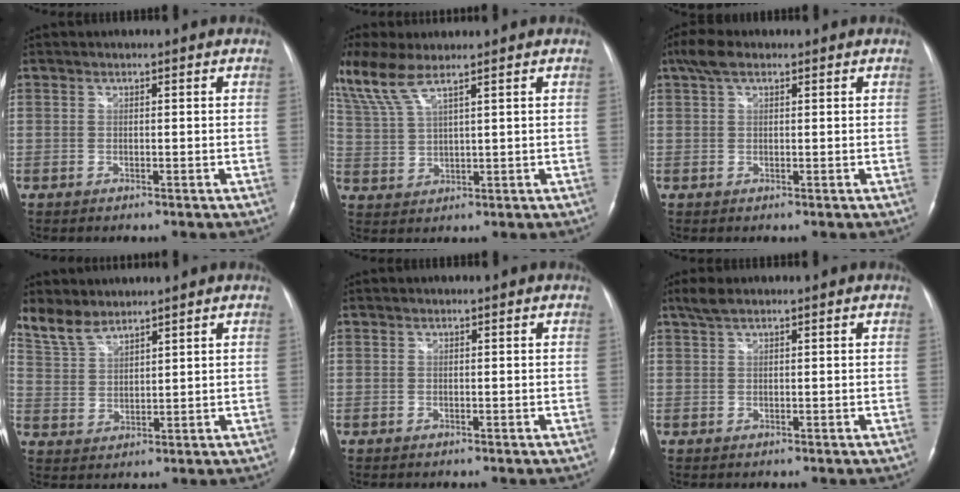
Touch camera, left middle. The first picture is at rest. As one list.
[{"total": 8.7, "force": [6.4, 1.4, 5.7], "torque": [-0.145, 0.012, 0.136]}, {"total": 3.5, "force": [2.3, 1.5, 2.3], "torque": [-0.056, 0.024, 0.045]}, {"total": 5.6, "force": [5.2, 1.7, 1.3], "torque": [-0.038, 0.012, 0.116]}, {"total": 0.0}, {"total": 2.2, "force": [1.7, 0.4, 1.3], "torque": [-0.034, 0.014, 0.036]}]